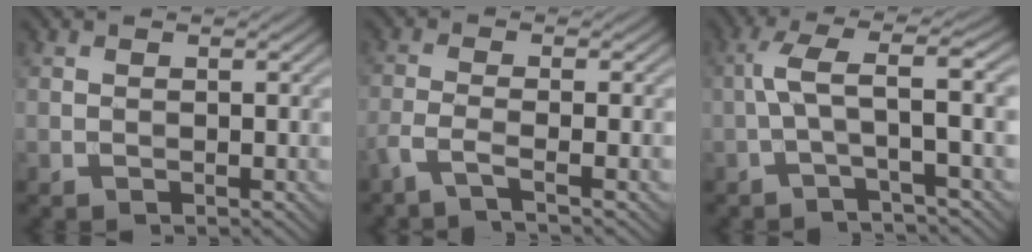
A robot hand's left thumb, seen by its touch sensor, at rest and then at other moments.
{"total": 3.9, "force": [-2.3, 0.7, 3.0], "torque": [-0.055, 0.000, -0.066]}
{"total": 5.4, "force": [-0.5, 0.5, 5.4], "torque": [-0.105, 0.026, -0.025]}